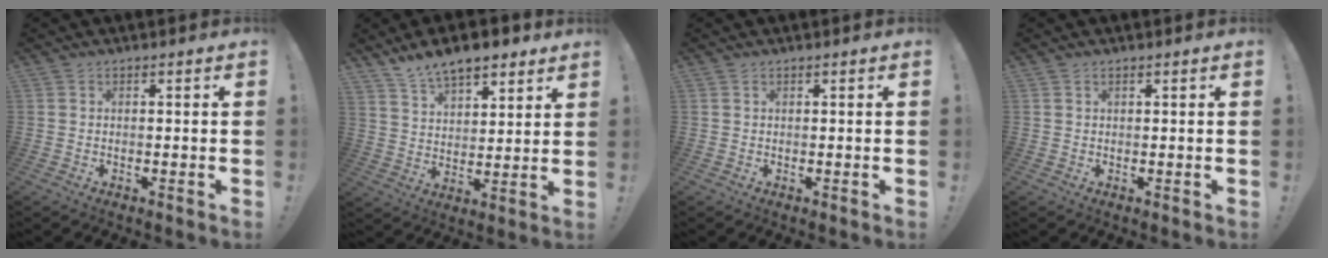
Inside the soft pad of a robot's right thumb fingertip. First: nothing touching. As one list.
[{"total": 10.9, "force": [8.5, 5.1, 4.6], "torque": [-0.084, -0.051, 0.159]}, {"total": 0.0}, {"total": 0.6, "force": [0.5, 0.0, 0.3], "torque": [0.001, -0.003, 0.008]}]